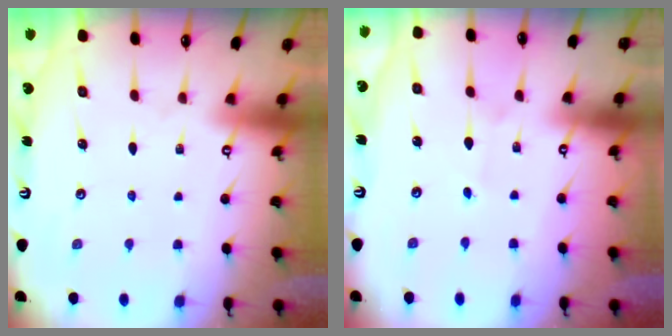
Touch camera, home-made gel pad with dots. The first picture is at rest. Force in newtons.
{"total": 1.6, "press": 1.6, "slide": 0.1}